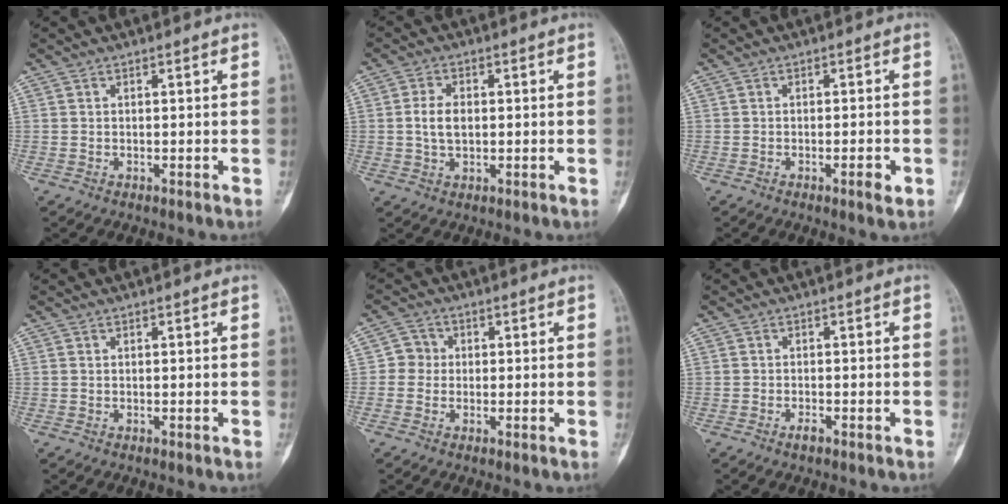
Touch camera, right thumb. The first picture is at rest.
{"total": 4.8, "force": [0.2, 2.9, 3.8], "torque": [-0.070, 0.004, 0.003]}
{"total": 2.8, "force": [-1.2, 0.7, 2.5], "torque": [-0.035, 0.002, -0.017]}
{"total": 0.0}
{"total": 3.3, "force": [-0.2, 3.2, 0.9], "torque": [0.007, 0.010, -0.013]}
{"total": 1.3, "force": [-0.9, 0.5, 0.7], "torque": [-0.011, 0.004, -0.018]}